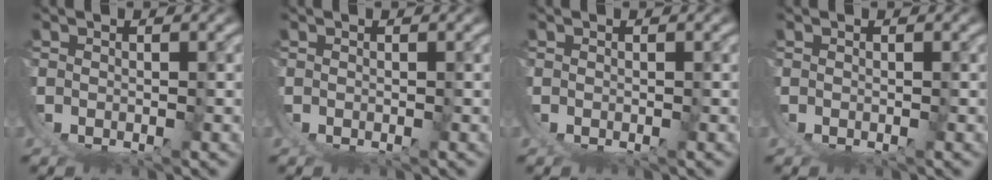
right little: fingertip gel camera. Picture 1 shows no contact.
{"total": 0.0}
{"total": 0.0}
{"total": 0.0}